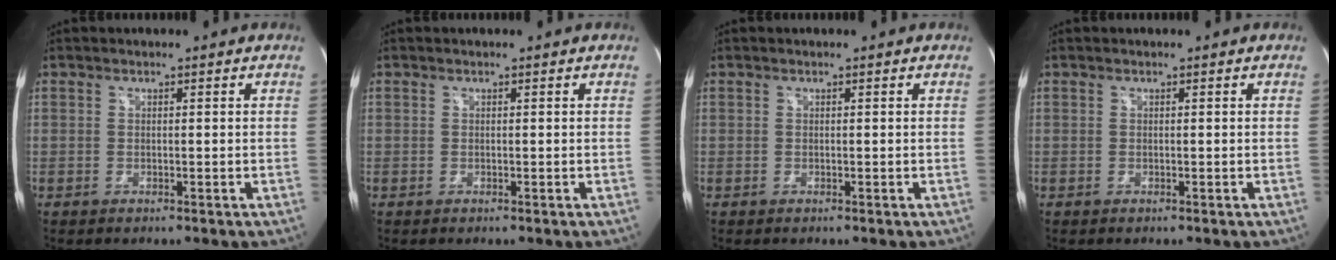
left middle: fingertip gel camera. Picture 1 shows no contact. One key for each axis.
{"total": 0.0}
{"total": 0.0}
{"total": 0.0}